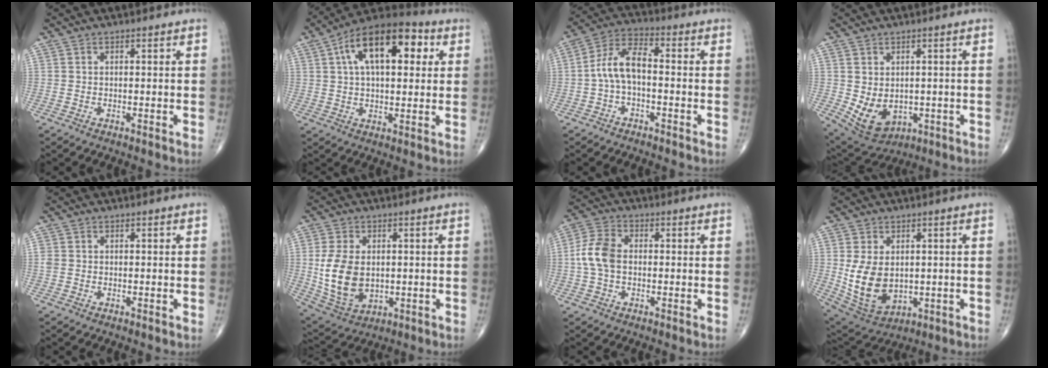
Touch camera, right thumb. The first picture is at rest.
{"total": 17.9, "force": [5.4, 9.0, 14.5], "torque": [-0.206, 0.022, 0.076]}
{"total": 8.0, "force": [-1.1, 4.0, 6.8], "torque": [-0.134, 0.035, -0.032]}
{"total": 8.6, "force": [-1.1, 6.2, 5.8], "torque": [-0.082, -0.008, 0.008]}
{"total": 1.0, "force": [0.1, 0.9, 0.5], "torque": [-0.012, 0.002, 0.003]}
{"total": 12.6, "force": [0.1, 8.3, 9.4], "torque": [-0.174, -0.010, 0.022]}
{"total": 7.4, "force": [-0.2, 4.9, 5.6], "torque": [-0.119, 0.019, -0.012]}
{"total": 11.1, "force": [0.2, 7.6, 8.1], "torque": [-0.137, -0.012, 0.031]}